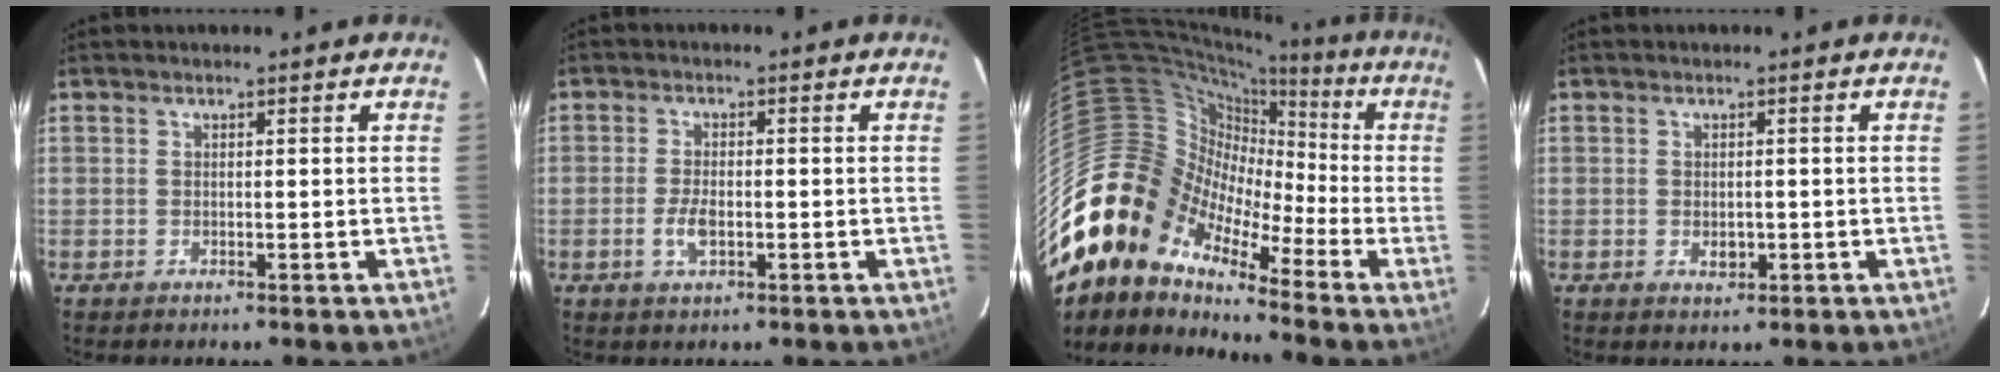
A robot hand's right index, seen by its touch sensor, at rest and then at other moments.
{"total": 3.5, "force": [-1.1, 1.7, 2.9], "torque": [-0.062, -0.002, -0.020]}
{"total": 14.1, "force": [-7.1, 10.2, 6.5], "torque": [-0.112, 0.016, -0.162]}
{"total": 2.1, "force": [-0.4, 1.6, 1.3], "torque": [-0.019, -0.001, -0.004]}